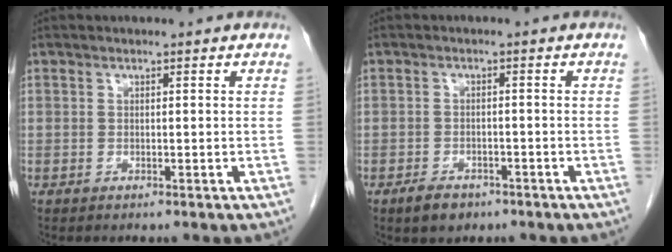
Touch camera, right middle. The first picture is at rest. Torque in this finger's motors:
{"motor_torque": [0.64, -0.49, 0.10, 0.05]}